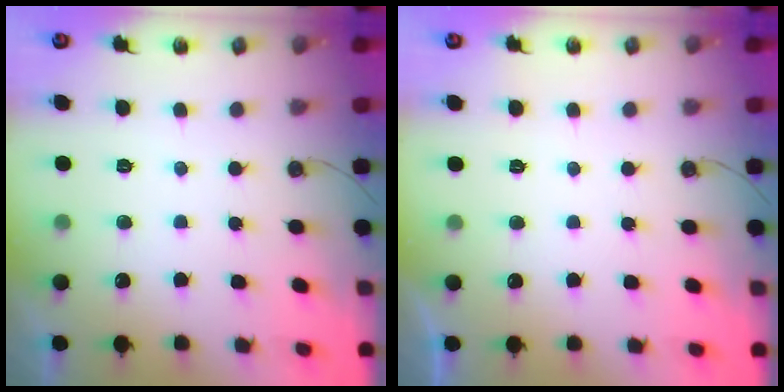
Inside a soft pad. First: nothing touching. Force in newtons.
{"total": 0.0}